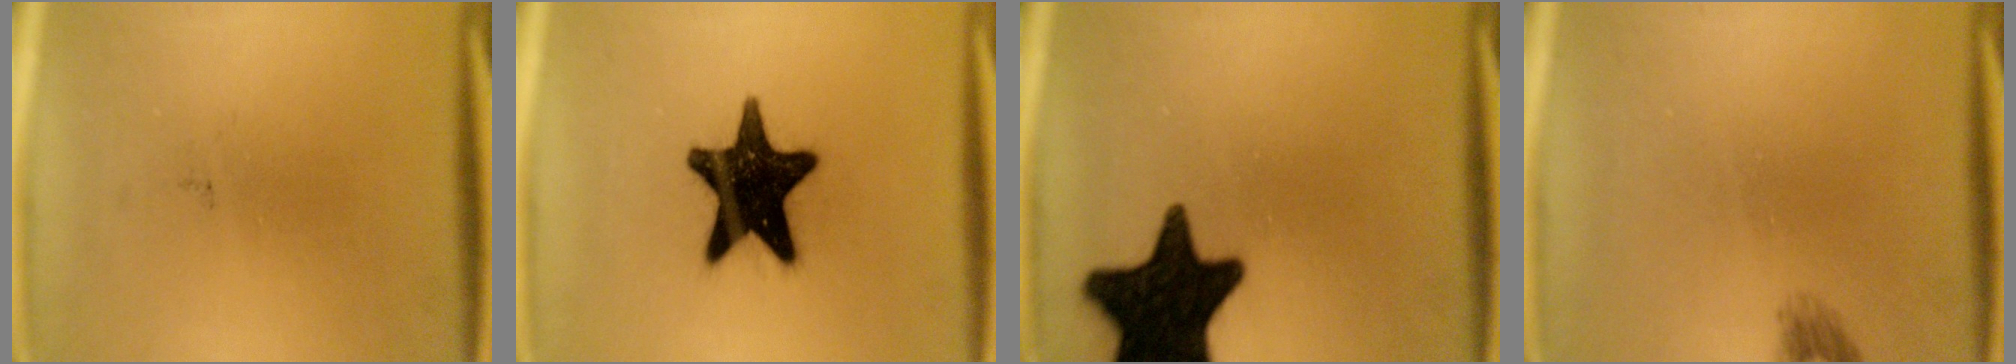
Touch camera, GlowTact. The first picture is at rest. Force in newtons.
{"total": 17.9}
{"total": 18.2}
{"total": 1.3}